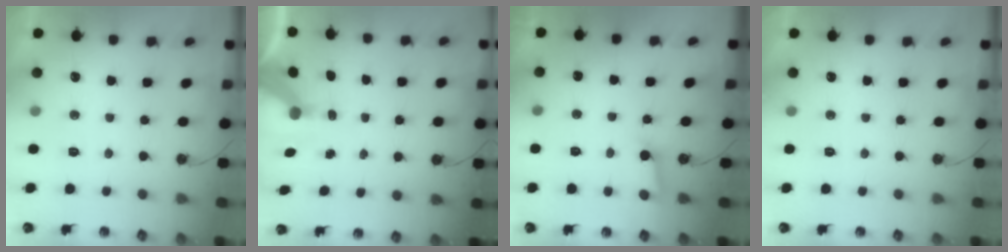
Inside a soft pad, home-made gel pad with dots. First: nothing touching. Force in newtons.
{"total": 8.3, "press": 8.2, "slide": 0.7}
{"total": 3.0, "press": 3.0, "slide": 0.2}
{"total": 0.0}